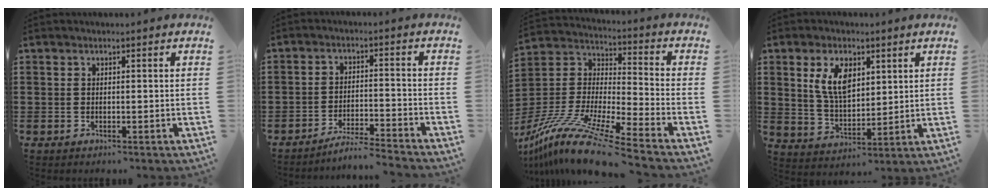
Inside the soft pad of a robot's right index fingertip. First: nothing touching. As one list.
[{"total": 4.3, "force": [-4.2, -0.3, 1.0], "torque": [-0.019, -0.003, -0.084]}, {"total": 13.2, "force": [-11.5, -0.4, 6.5], "torque": [-0.137, 0.002, -0.231]}, {"total": 7.7, "force": [3.1, 4.1, 5.7], "torque": [-0.125, 0.012, 0.056]}]